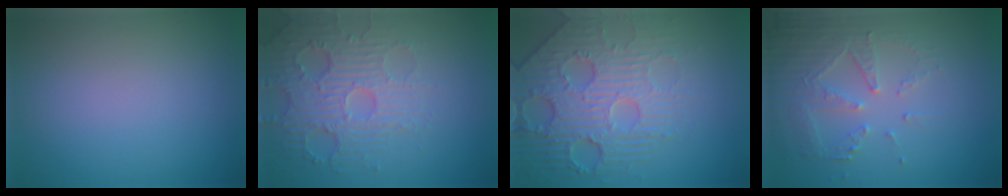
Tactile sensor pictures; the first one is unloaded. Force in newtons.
{"total": 5.0, "press": 4.1, "slide": 2.9}
{"total": 5.7, "press": 5.0, "slide": 2.7}
{"total": 5.3, "press": 3.7, "slide": 3.8}